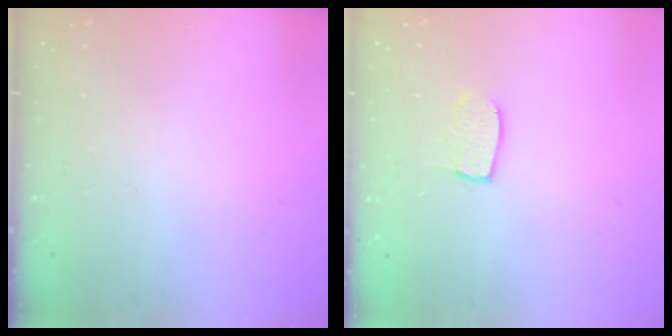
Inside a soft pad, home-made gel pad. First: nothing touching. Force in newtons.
{"total": 5.5, "press": 5.5, "slide": 0.2}